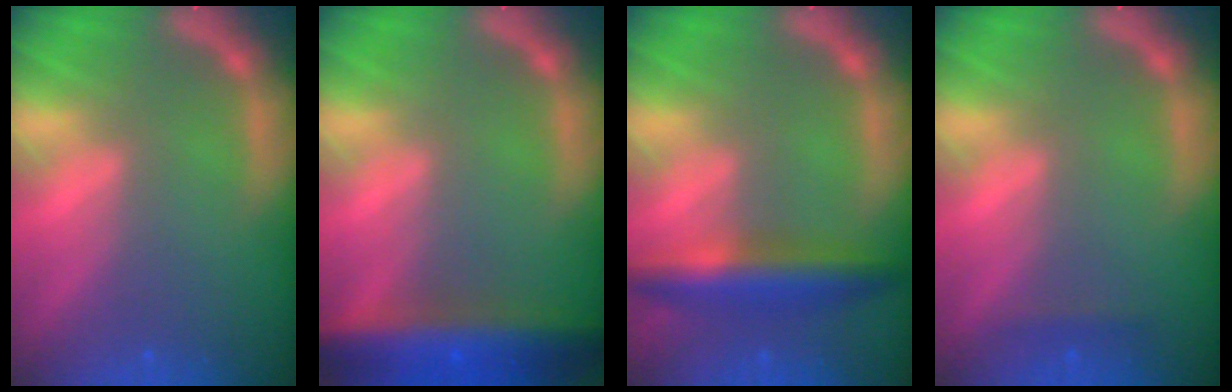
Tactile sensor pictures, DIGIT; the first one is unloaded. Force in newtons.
{"total": 9.0}
{"total": 5.5}
{"total": 0.9}